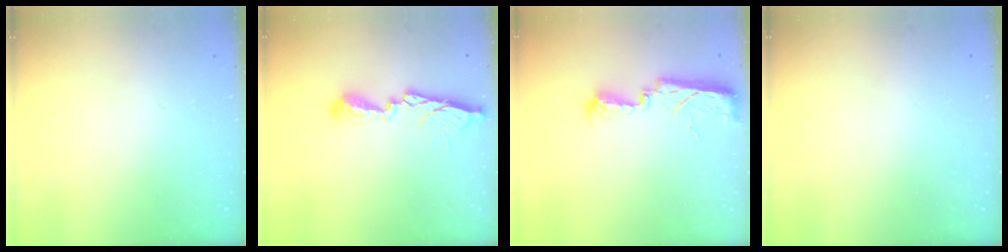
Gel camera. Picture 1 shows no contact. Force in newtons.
{"total": 11.0, "press": 11.0, "slide": 0.4}
{"total": 10.7, "press": 9.0, "slide": 5.8}
{"total": 0.8, "press": 0.8, "slide": 0.1}